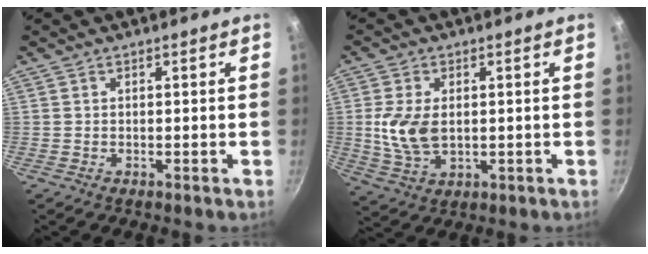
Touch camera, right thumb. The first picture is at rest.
{"total": 8.6, "force": [0.4, 5.3, 6.8], "torque": [-0.135, -0.011, 0.014]}